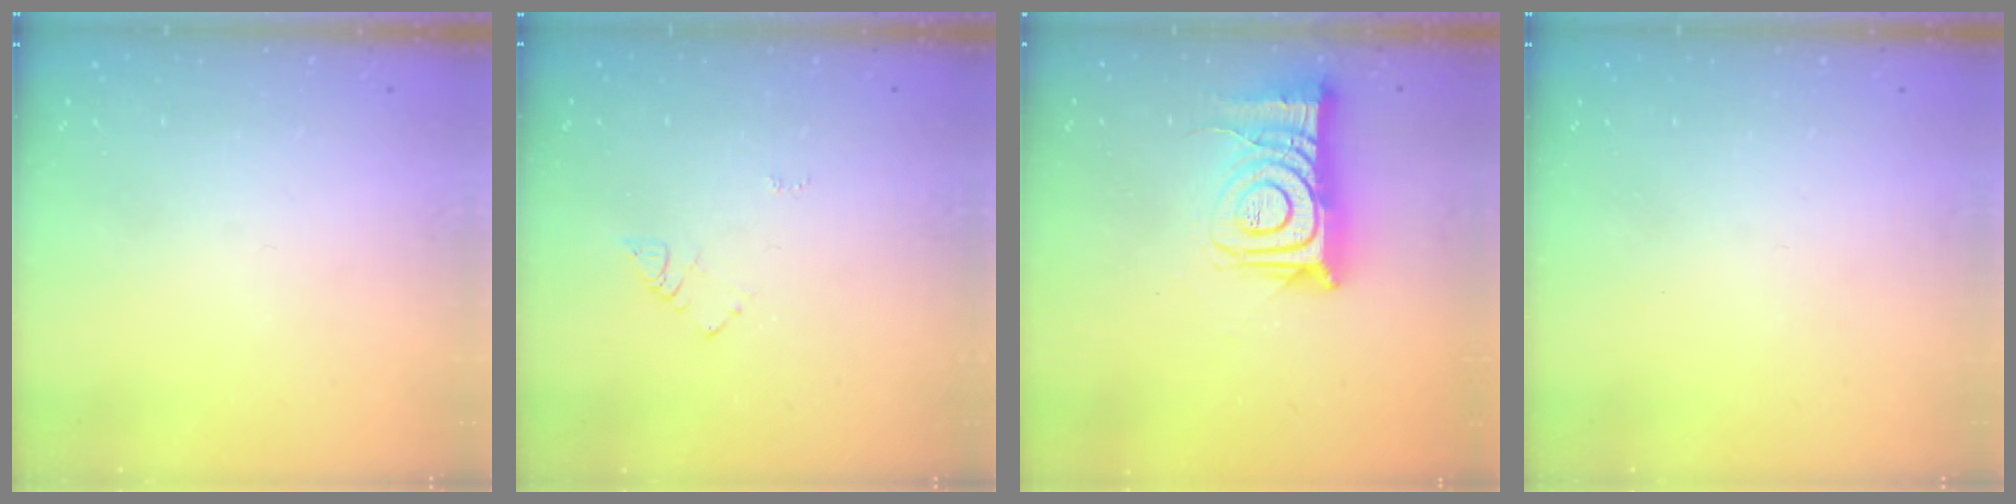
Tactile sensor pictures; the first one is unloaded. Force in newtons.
{"total": 5.4, "press": 5.4, "slide": 0.5}
{"total": 13.6, "press": 13.6, "slide": 1.0}
{"total": 0.0}